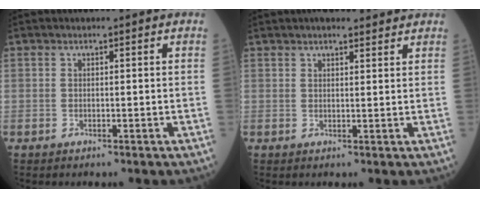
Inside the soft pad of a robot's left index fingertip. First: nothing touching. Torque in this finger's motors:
{"motor_torque": [1.09, -1.05, 0.32, 0.07]}